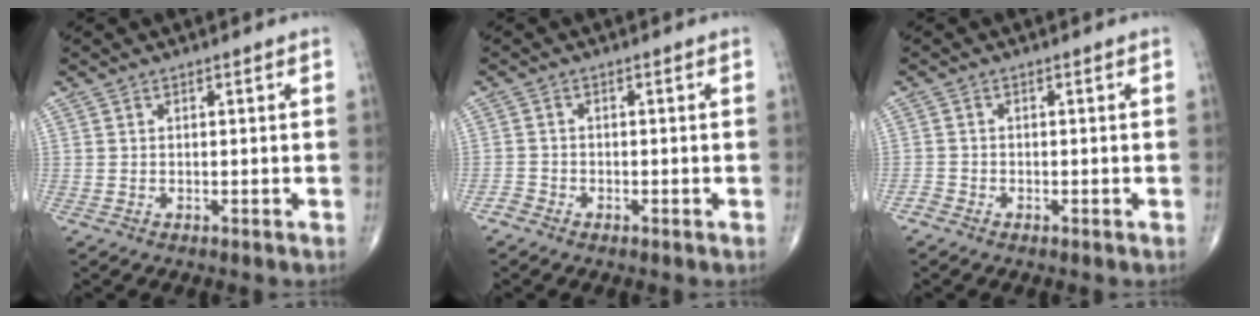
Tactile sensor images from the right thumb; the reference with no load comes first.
{"total": 1.5, "force": [-1.2, 0.8, 0.1], "torque": [-0.001, 0.001, -0.030]}
{"total": 1.2, "force": [-1.0, 0.6, 0.1], "torque": [-0.004, 0.000, -0.026]}